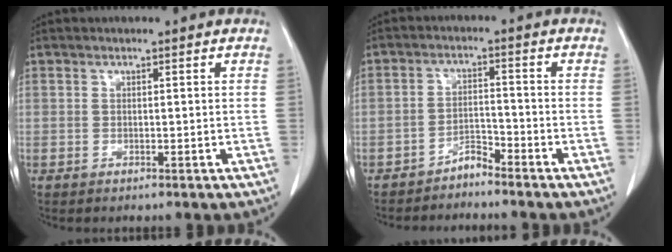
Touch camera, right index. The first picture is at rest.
{"total": 2.7, "force": [-2.6, 0.5, 0.4], "torque": [-0.002, -0.003, -0.046]}